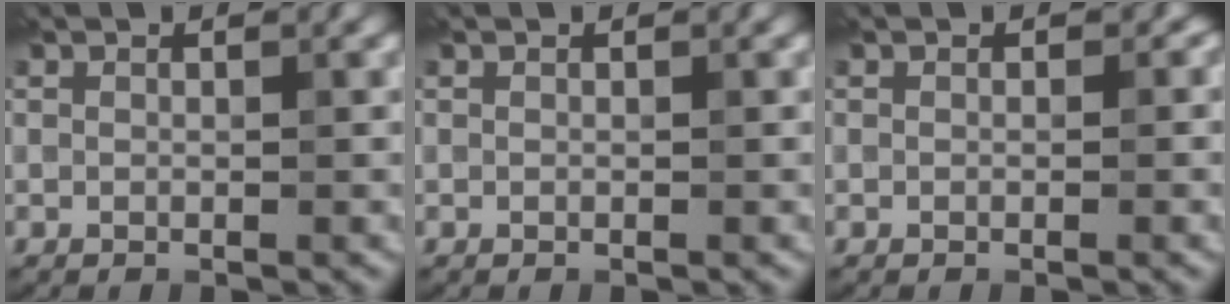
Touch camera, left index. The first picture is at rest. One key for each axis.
{"total": 0.0}
{"total": 0.9, "fx": -0.1, "fy": 0.8, "fz": 0.5, "tx": -0.001, "ty": -0.004, "tz": -0.004}